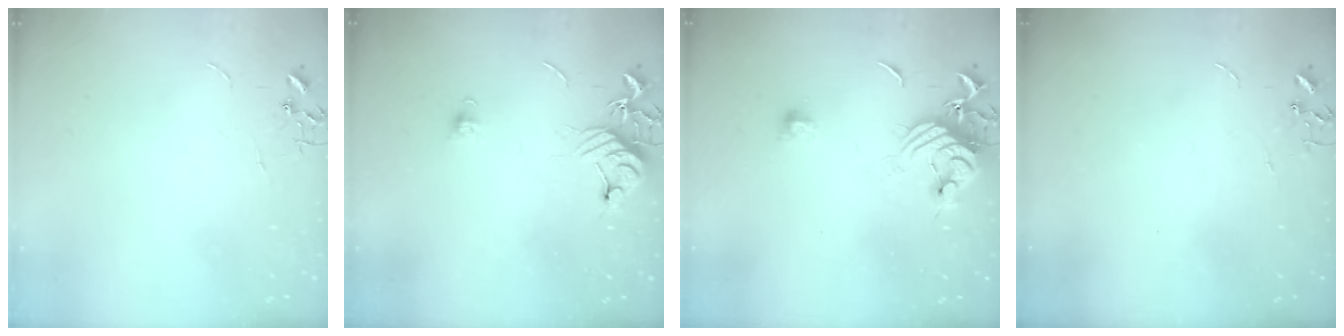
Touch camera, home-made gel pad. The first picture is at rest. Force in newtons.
{"total": 10.3, "press": 10.2, "slide": 1.2}
{"total": 11.8, "press": 11.8, "slide": 0.9}
{"total": 0.0}